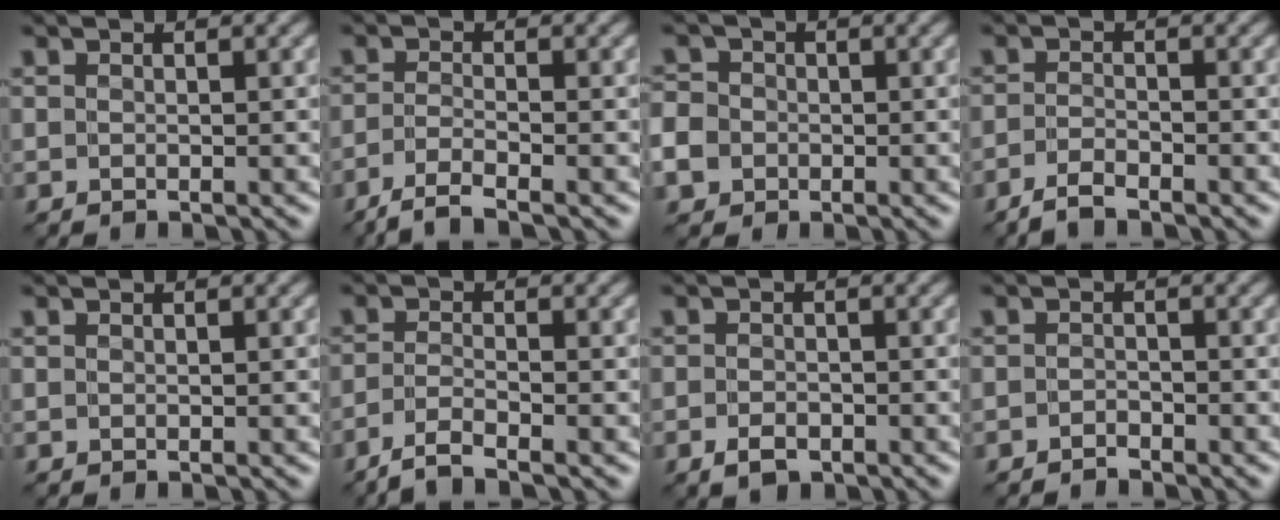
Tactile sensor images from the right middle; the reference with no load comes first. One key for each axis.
{"total": 2.9, "fx": -2.3, "fy": 0.3, "fz": 1.8, "tx": -0.036, "ty": -0.002, "tz": -0.058}
{"total": 6.1, "fx": -2.8, "fy": 5.1, "fz": 1.8, "tx": -0.052, "ty": -0.014, "tz": -0.071}
{"total": 2.0, "fx": -1.8, "fy": 0.3, "fz": 0.9, "tx": -0.022, "ty": -0.001, "tz": -0.043}
{"total": 0.0}
{"total": 2.7, "fx": -2.1, "fy": 0.3, "fz": 1.5, "tx": -0.030, "ty": -0.001, "tz": -0.056}
{"total": 1.9, "fx": -1.2, "fy": 1.1, "fz": 1.0, "tx": -0.016, "ty": 0.000, "tz": -0.025}
{"total": 1.1, "fx": -1.1, "fy": 0.2, "fz": 0.1, "tx": 0.000, "ty": 0.005, "tz": -0.023}